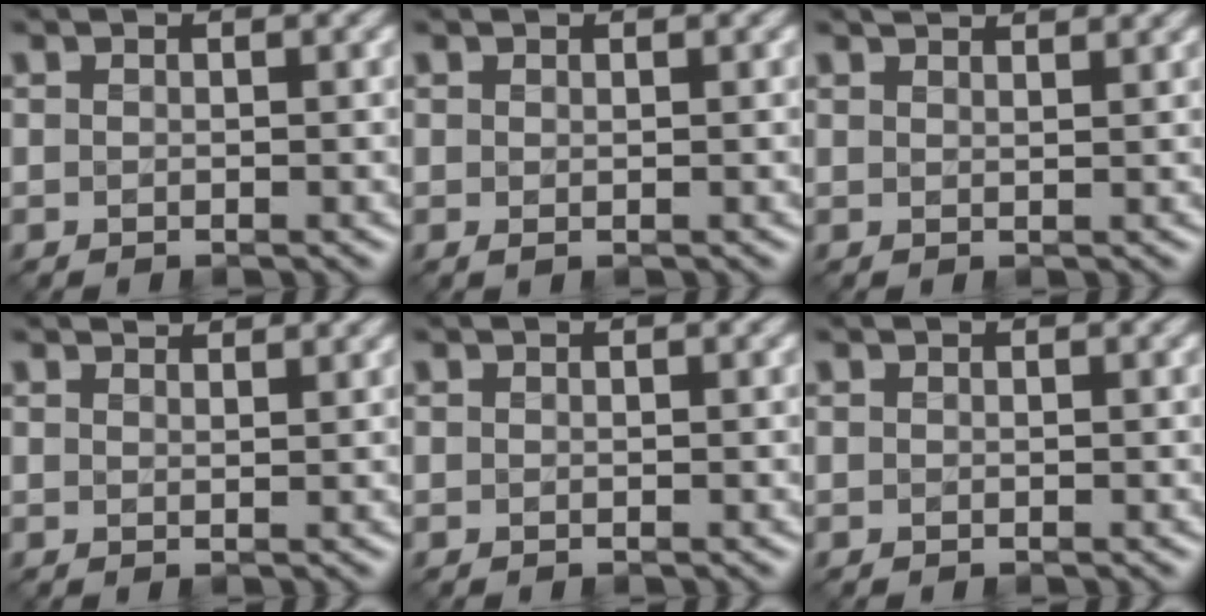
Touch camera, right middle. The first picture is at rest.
{"total": 0.0}
{"total": 3.0, "force": [2.7, 0.8, 1.2], "torque": [0.005, 0.013, 0.017]}
{"total": 1.9, "force": [1.8, 0.3, 0.3], "torque": [-0.001, 0.003, 0.024]}
{"total": 0.0}
{"total": 0.0}